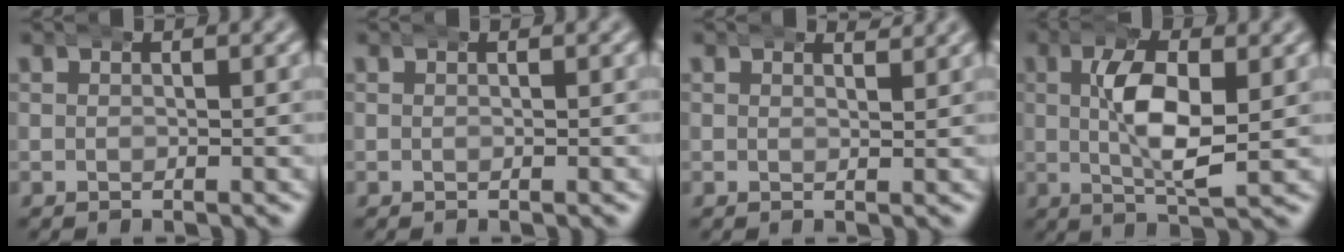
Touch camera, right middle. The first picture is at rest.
{"total": 0.0}
{"total": 1.1, "force": [1.1, 0.0, 0.1], "torque": [0.003, -0.005, 0.017]}
{"total": 5.5, "force": [0.7, 1.8, 5.2], "torque": [-0.098, -0.010, 0.013]}